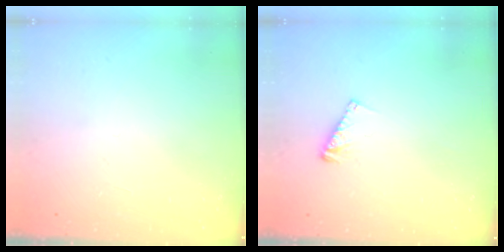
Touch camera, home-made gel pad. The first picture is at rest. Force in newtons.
{"total": 4.2, "press": 4.2, "slide": 0.7}